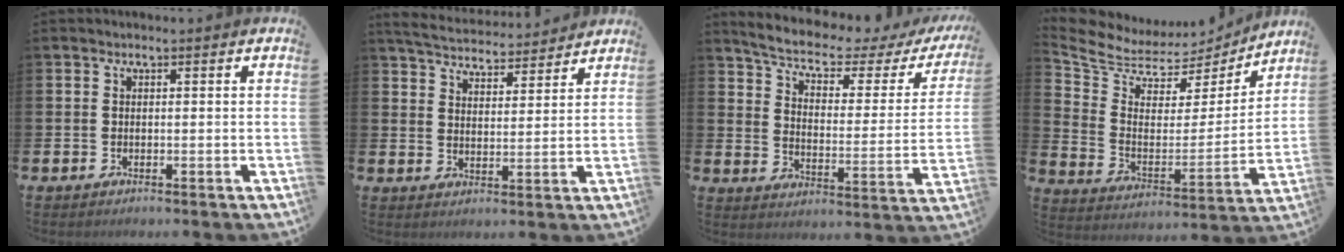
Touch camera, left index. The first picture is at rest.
{"total": 5.6, "force": [5.5, 0.9, 0.7], "torque": [-0.041, -0.033, 0.098]}
{"total": 5.6, "force": [4.7, 1.4, 2.6], "torque": [-0.082, -0.035, 0.073]}
{"total": 7.1, "force": [6.5, 2.6, 0.5], "torque": [-0.062, -0.055, 0.112]}